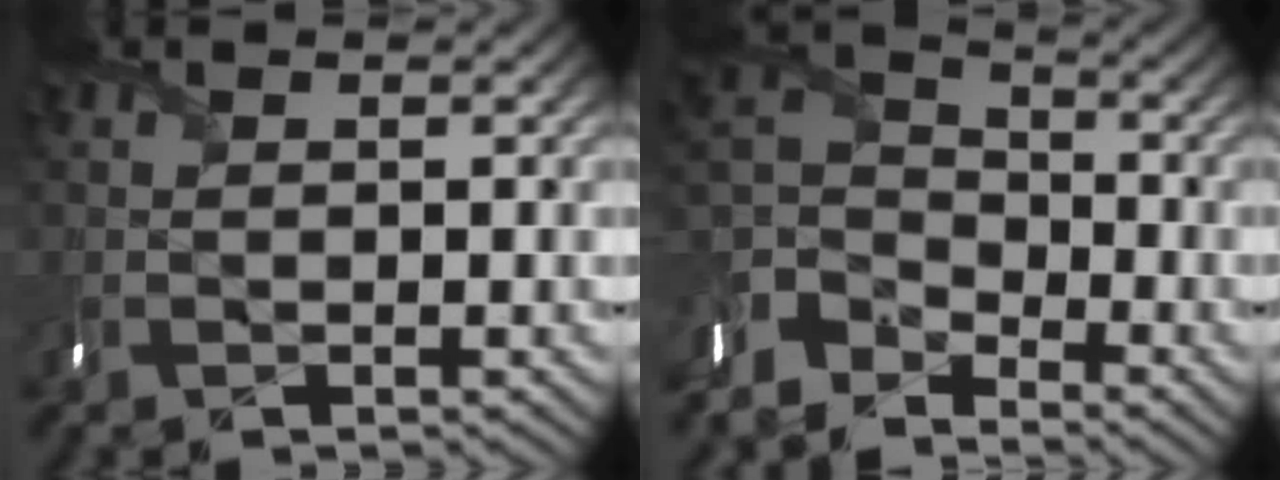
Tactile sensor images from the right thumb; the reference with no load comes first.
{"total": 5.5, "force": [-4.5, 2.9, 1.1], "torque": [-0.035, -0.016, -0.104]}